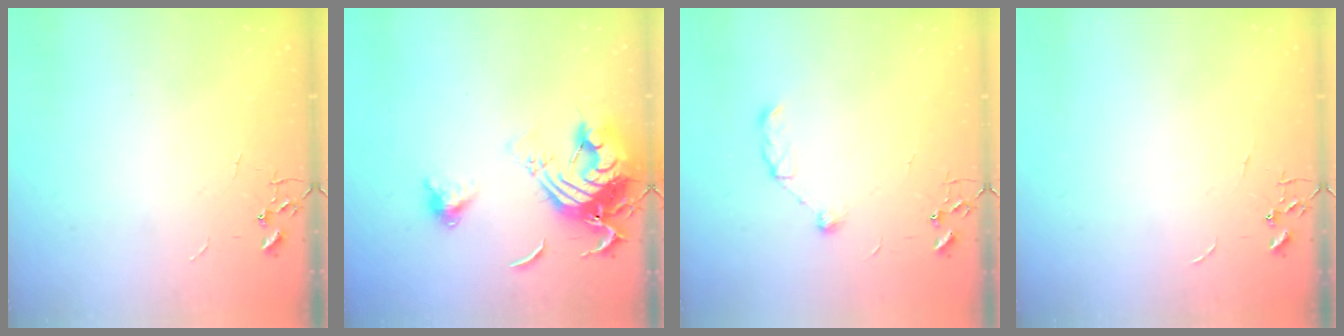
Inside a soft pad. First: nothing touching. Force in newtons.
{"total": 17.1, "press": 17.0, "slide": 1.9}
{"total": 7.2, "press": 7.1, "slide": 0.7}
{"total": 0.0}